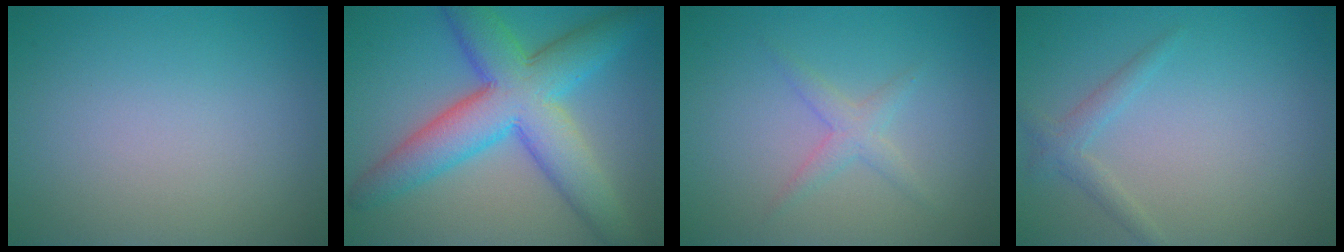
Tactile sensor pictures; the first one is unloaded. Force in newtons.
{"total": 9.6, "press": 9.6, "slide": 0.4}
{"total": 1.7, "press": 1.7, "slide": 0.1}
{"total": 1.6, "press": 1.6, "slide": 0.1}